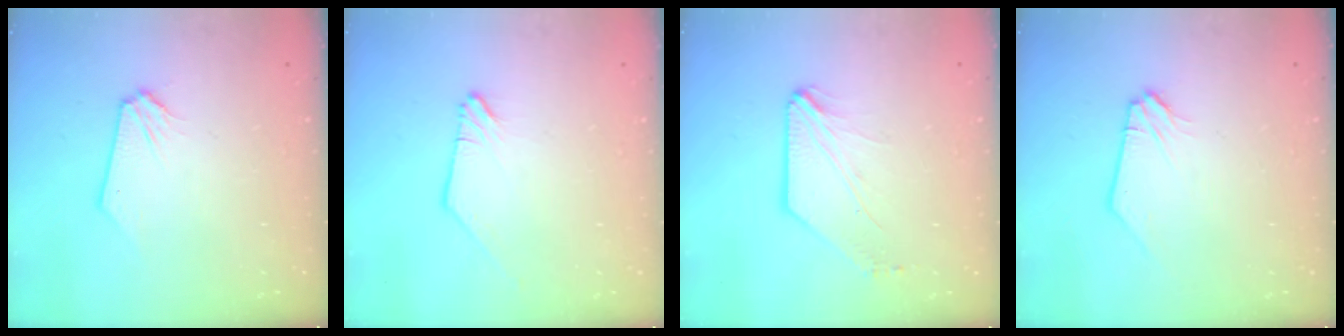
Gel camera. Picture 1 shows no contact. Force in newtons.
{"total": 0.0}
{"total": 1.5, "press": 1.5, "slide": 0.2}
{"total": 0.0}